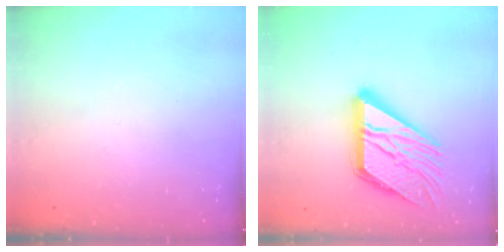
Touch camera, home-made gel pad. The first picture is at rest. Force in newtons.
{"total": 20.6, "press": 20.5, "slide": 2.2}